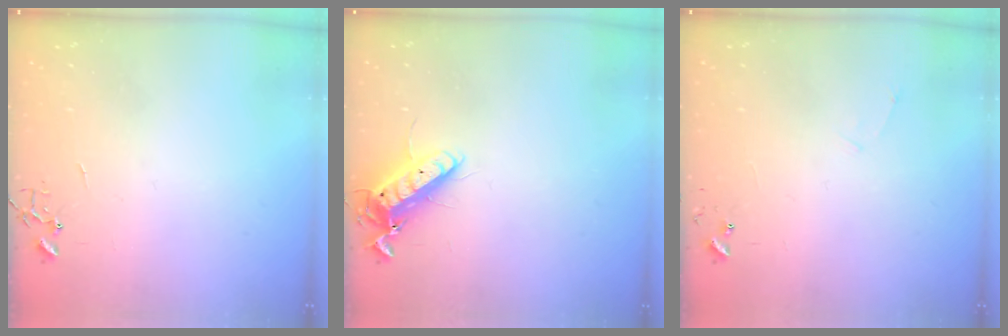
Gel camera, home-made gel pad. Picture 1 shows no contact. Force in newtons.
{"total": 12.2, "press": 12.1, "slide": 1.7}
{"total": 4.8, "press": 4.8, "slide": 0.5}